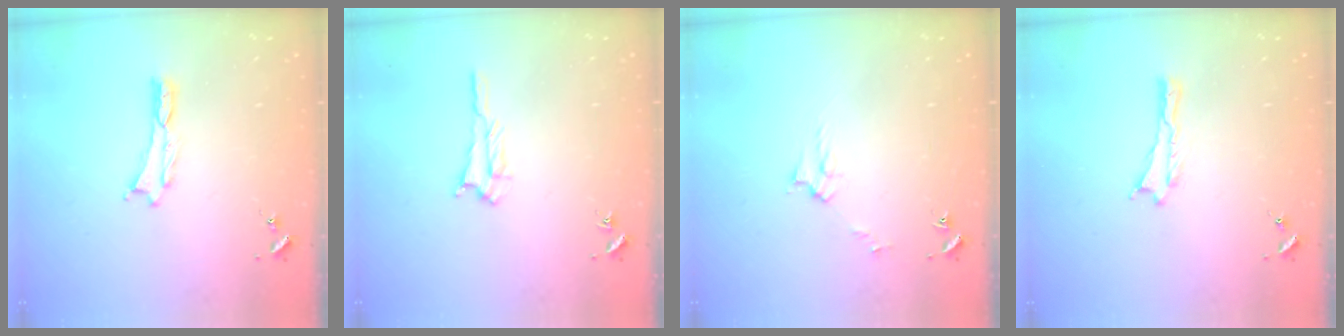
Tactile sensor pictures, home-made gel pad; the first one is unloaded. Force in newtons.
{"total": 1.6, "press": 1.6, "slide": 0.3}
{"total": 3.0, "press": 3.0, "slide": 0.3}
{"total": 0.0}